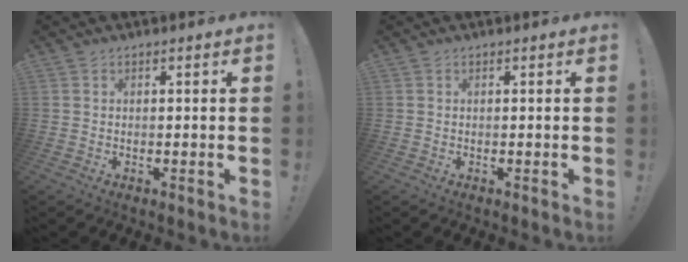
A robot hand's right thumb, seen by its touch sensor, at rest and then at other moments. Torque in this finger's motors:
{"motor_torque": [0.00, 0.00, -0.07, 0.07, 0.00]}